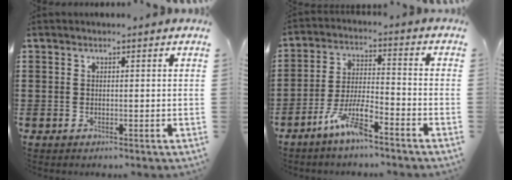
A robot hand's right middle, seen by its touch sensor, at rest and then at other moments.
{"total": 7.3, "force": [-5.3, 1.4, 4.9], "torque": [-0.112, -0.001, -0.103]}